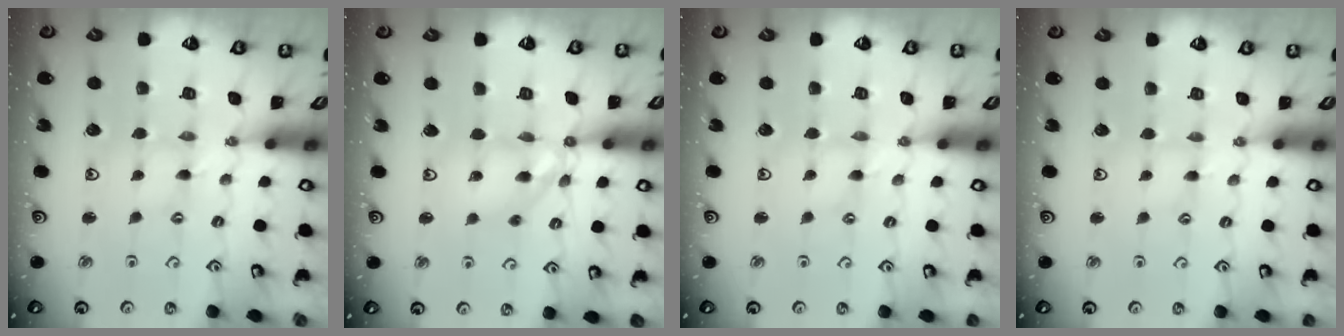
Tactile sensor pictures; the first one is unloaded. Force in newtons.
{"total": 11.0, "press": 10.9, "slide": 1.1}
{"total": 1.5, "press": 1.5, "slide": 0.2}
{"total": 1.3, "press": 1.3, "slide": 0.2}